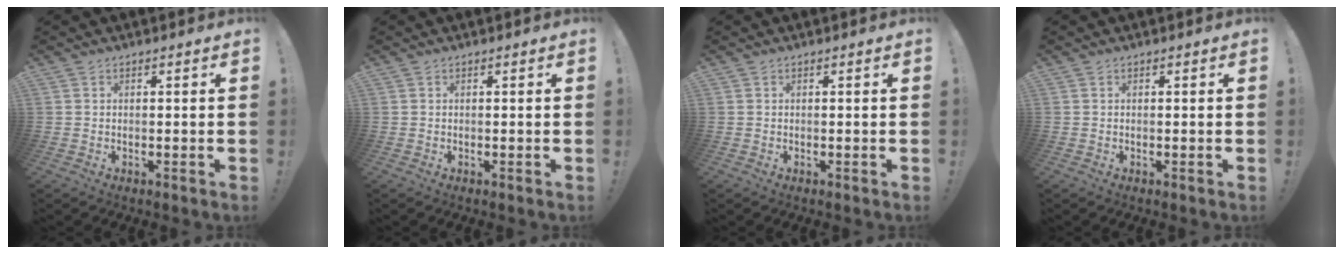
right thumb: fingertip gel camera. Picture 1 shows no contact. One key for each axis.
{"total": 0.0}
{"total": 0.0}
{"total": 0.0}